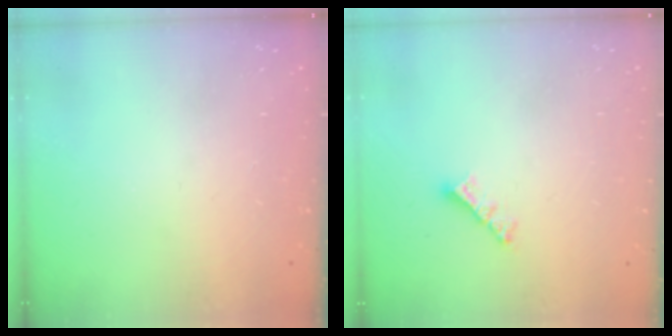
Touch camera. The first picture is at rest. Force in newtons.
{"total": 3.8, "press": 3.8, "slide": 0.2}